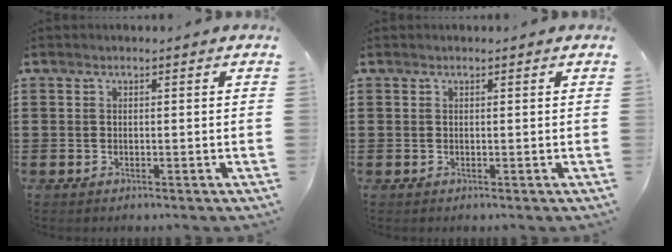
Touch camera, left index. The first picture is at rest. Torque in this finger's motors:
{"motor_torque": [0.94, -1.20, -0.06, 0.00]}